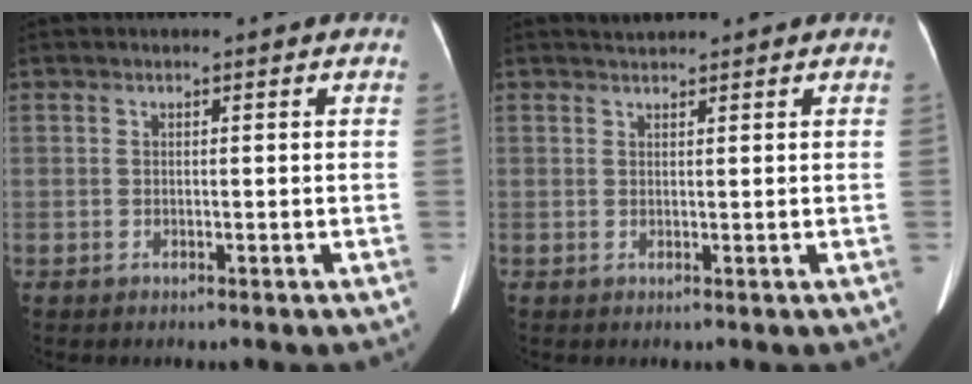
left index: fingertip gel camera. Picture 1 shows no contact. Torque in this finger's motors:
{"motor_torque": [0.23, -0.22, -0.04, 0.02]}